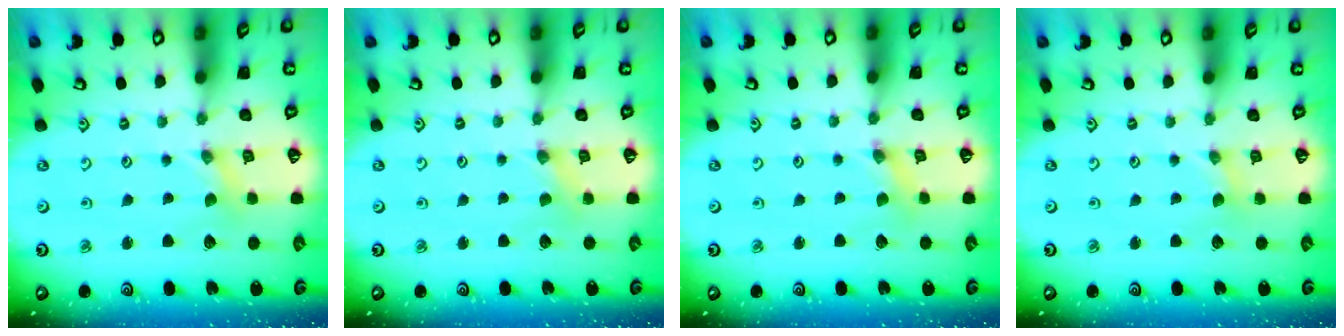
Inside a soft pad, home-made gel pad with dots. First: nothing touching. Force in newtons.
{"total": 1.5, "press": 1.5, "slide": 0.3}
{"total": 1.4, "press": 1.4, "slide": 0.0}
{"total": 0.0}